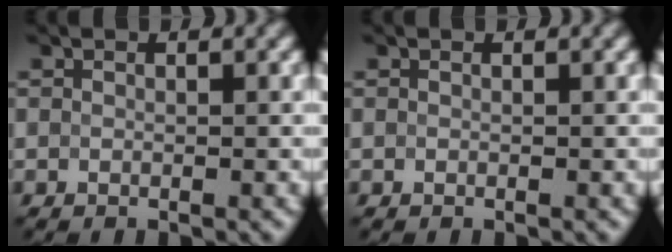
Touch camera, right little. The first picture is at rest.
{"total": 0.0}